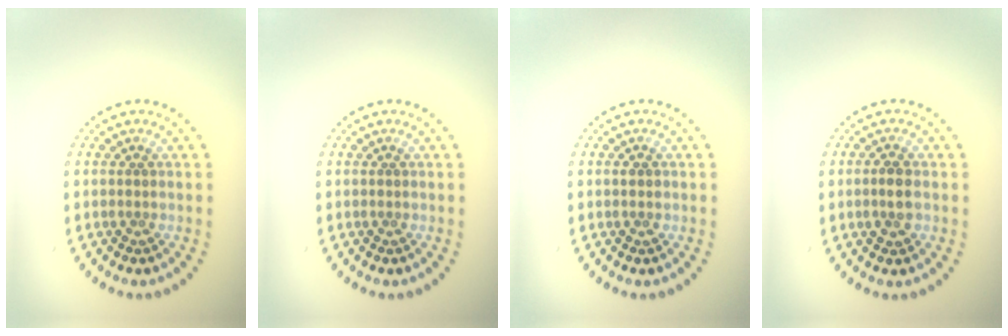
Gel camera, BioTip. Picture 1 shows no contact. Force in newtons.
{"total": 0.0}
{"total": 0.9, "press": 0.9, "slide": 0.1}
{"total": 1.8, "press": 1.8, "slide": 0.2}